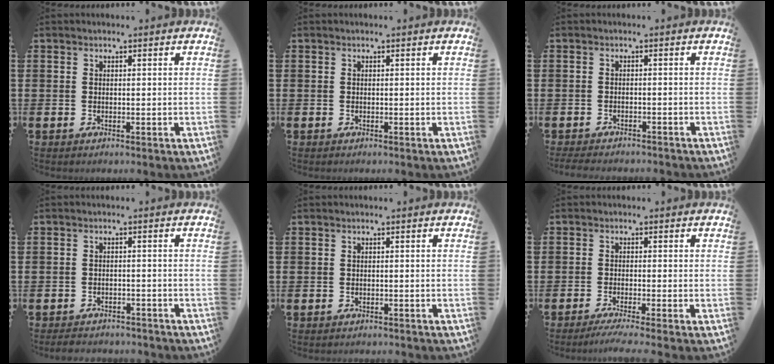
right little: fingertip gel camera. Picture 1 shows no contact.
{"total": 0.0}
{"total": 1.5, "force": [-1.5, 0.2, 0.3], "torque": [-0.009, 0.002, -0.030]}
{"total": 2.0, "force": [-2.0, 0.2, 0.1], "torque": [-0.008, 0.003, -0.043]}
{"total": 0.5, "force": [-0.5, 0.0, 0.0], "torque": [0.000, -0.003, -0.010]}
{"total": 1.9, "force": [-1.3, -0.1, 1.3], "torque": [-0.022, -0.001, -0.025]}